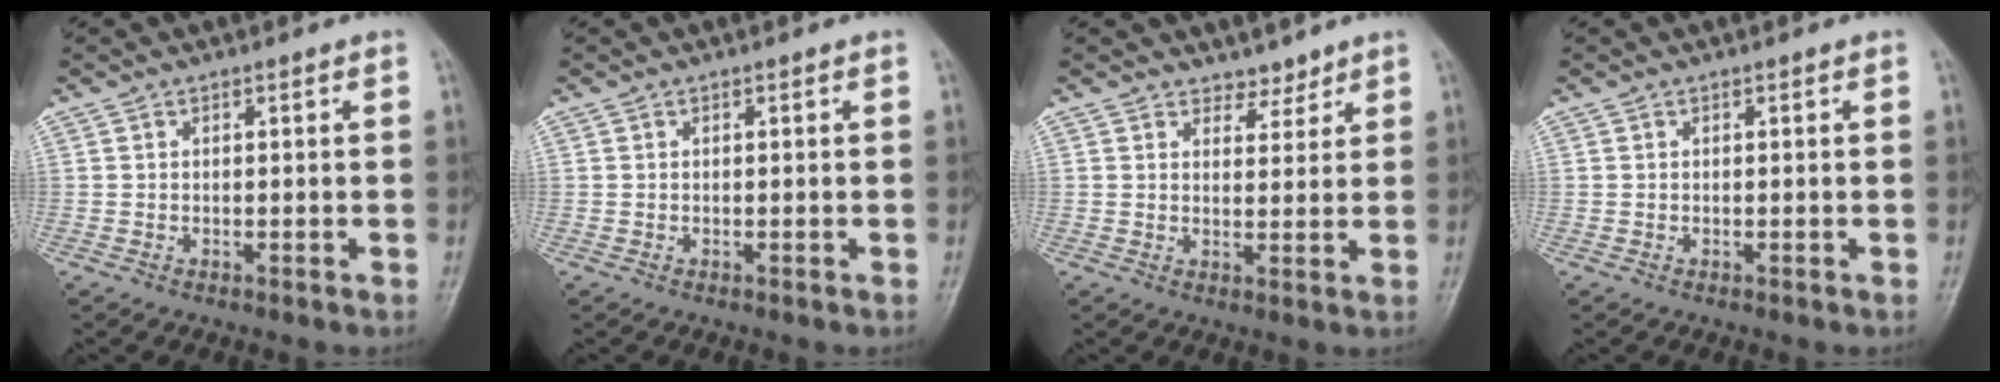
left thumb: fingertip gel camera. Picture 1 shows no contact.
{"total": 0.0}
{"total": 3.2, "force": [2.7, 1.6, 0.3], "torque": [0.019, -0.020, 0.039]}
{"total": 0.0}